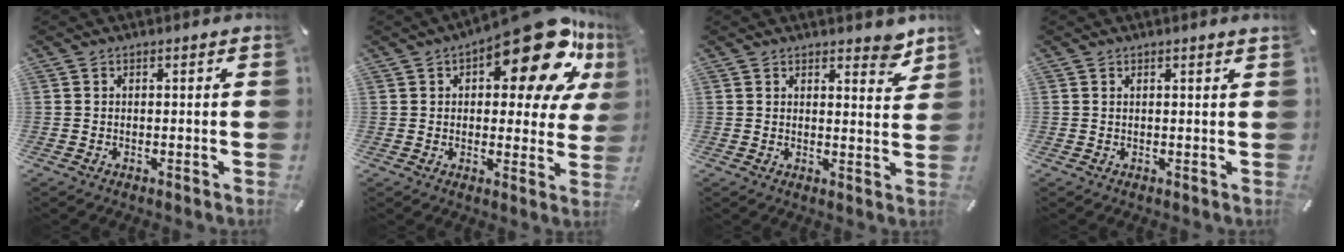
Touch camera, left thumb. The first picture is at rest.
{"total": 20.6, "force": [11.1, 8.3, 15.2], "torque": [-0.202, -0.070, 0.179]}
{"total": 5.0, "force": [4.1, 2.4, 1.8], "torque": [-0.005, -0.026, 0.067]}
{"total": 0.9, "force": [0.7, -0.1, 0.6], "torque": [-0.011, -0.002, 0.013]}